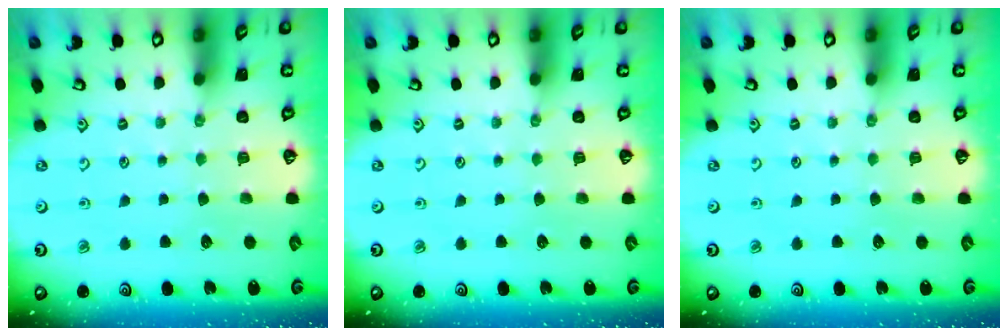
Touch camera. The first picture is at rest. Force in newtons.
{"total": 0.0}
{"total": 0.0}